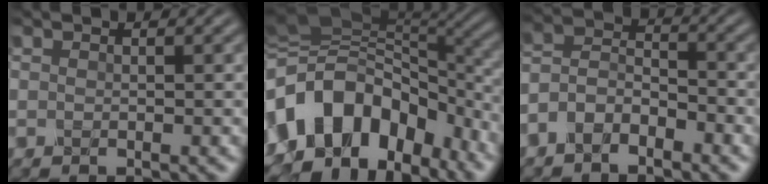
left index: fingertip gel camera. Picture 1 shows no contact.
{"total": 14.3, "force": [-4.3, 10.1, 9.1], "torque": [-0.182, -0.003, -0.073]}
{"total": 4.1, "force": [-2.8, 2.0, 2.2], "torque": [-0.041, 0.007, -0.065]}